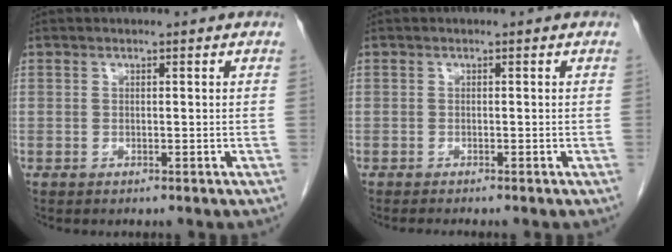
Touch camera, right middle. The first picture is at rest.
{"total": 1.6, "force": [-1.4, -0.2, 0.8], "torque": [-0.015, -0.004, -0.021]}